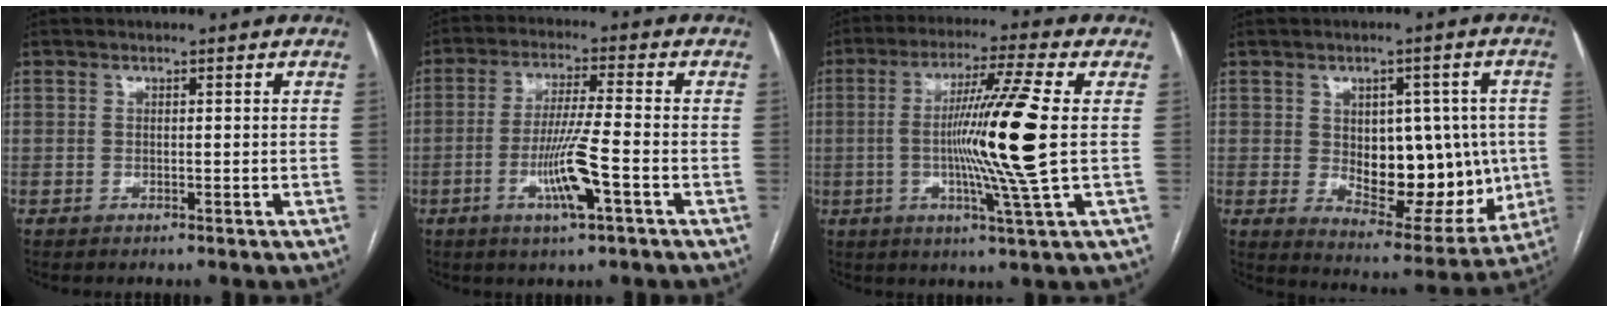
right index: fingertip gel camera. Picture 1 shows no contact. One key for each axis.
{"total": 8.6, "fx": -3.1, "fy": -0.2, "fz": 8.0, "tx": -0.155, "ty": -0.008, "tz": -0.057}
{"total": 14.1, "fx": -0.2, "fy": -2.2, "fz": 13.9, "tx": -0.257, "ty": -0.012, "tz": -0.007}
{"total": 15.5, "fx": -0.1, "fy": 8.4, "fz": 13.0, "tx": -0.175, "ty": 0.004, "tz": 0.025}